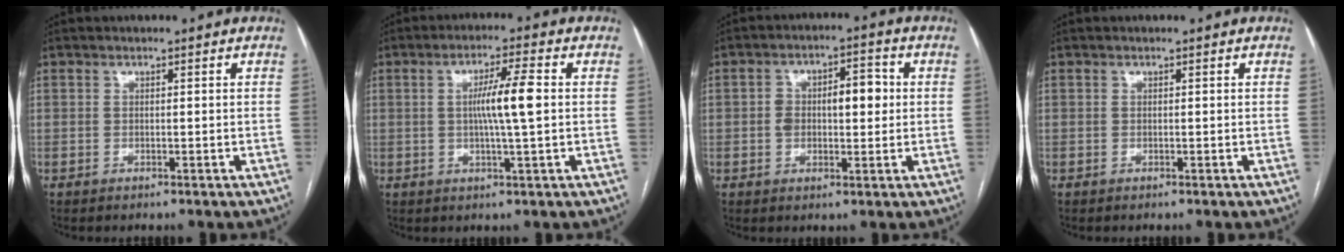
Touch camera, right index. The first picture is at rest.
{"total": 6.8, "force": [0.4, -0.2, 6.8], "torque": [-0.121, 0.000, 0.006]}
{"total": 7.6, "force": [0.5, 3.7, 6.6], "torque": [-0.114, 0.025, 0.013]}
{"total": 0.0}